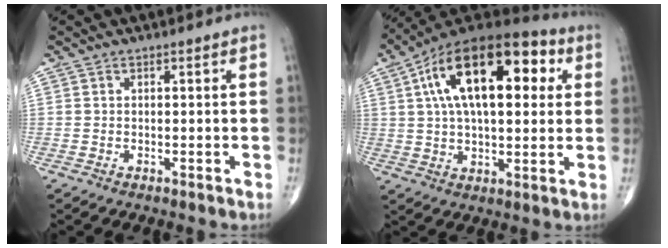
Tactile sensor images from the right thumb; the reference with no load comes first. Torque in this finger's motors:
{"motor_torque": [0.45, 4.56, 2.25, 0.52, 0.65]}